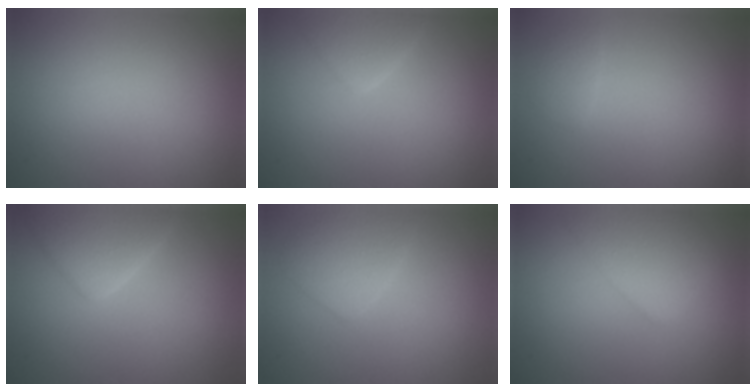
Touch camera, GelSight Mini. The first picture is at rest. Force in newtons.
{"total": 2.2, "press": 2.2, "slide": 0.2}
{"total": 0.9, "press": 0.9, "slide": 0.0}
{"total": 3.5, "press": 3.5, "slide": 0.1}
{"total": 2.4, "press": 2.4, "slide": 0.0}
{"total": 3.6, "press": 3.6, "slide": 0.3}